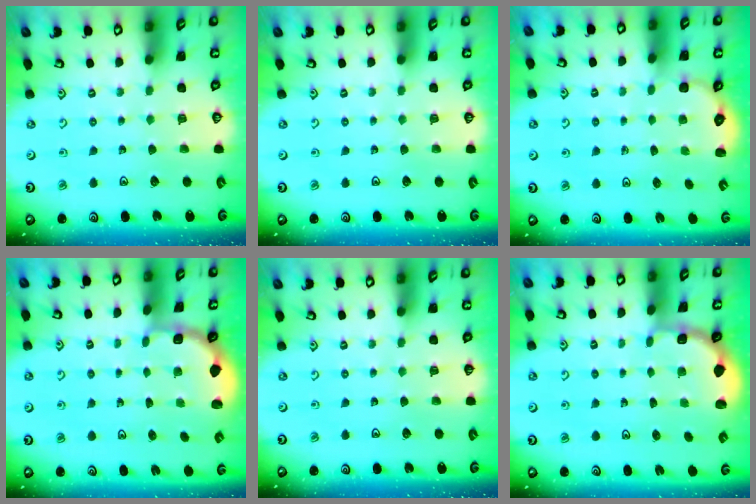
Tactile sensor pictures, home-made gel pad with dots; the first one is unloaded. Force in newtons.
{"total": 0.0}
{"total": 1.5, "press": 1.2, "slide": 0.9}
{"total": 1.9, "press": 1.8, "slide": 0.7}
{"total": 0.0}
{"total": 1.9, "press": 1.8, "slide": 0.7}